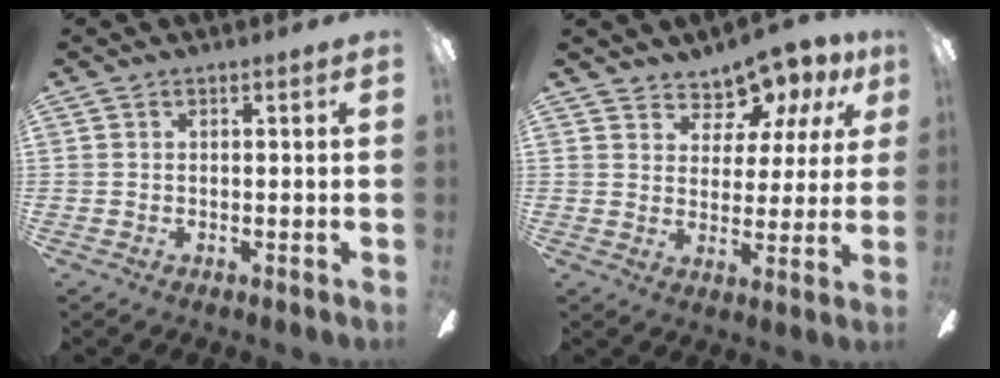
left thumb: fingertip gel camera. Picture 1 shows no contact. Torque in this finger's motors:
{"motor_torque": [-0.14, 0.24, -0.22, -0.02, 0.08]}